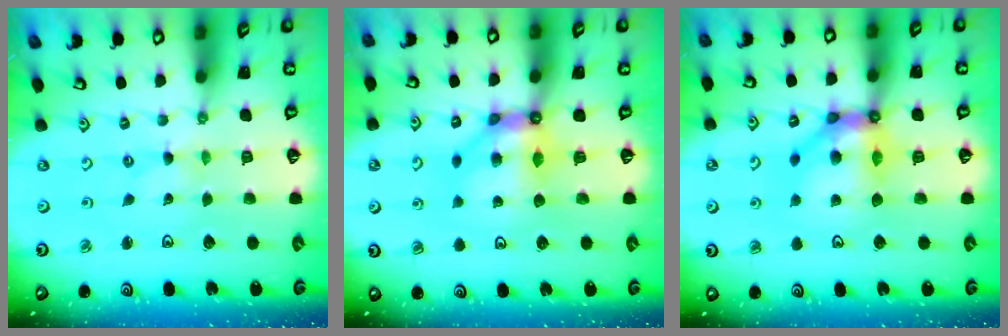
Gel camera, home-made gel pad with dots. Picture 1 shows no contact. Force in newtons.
{"total": 8.9, "press": 8.9, "slide": 1.0}
{"total": 12.0, "press": 11.7, "slide": 2.4}